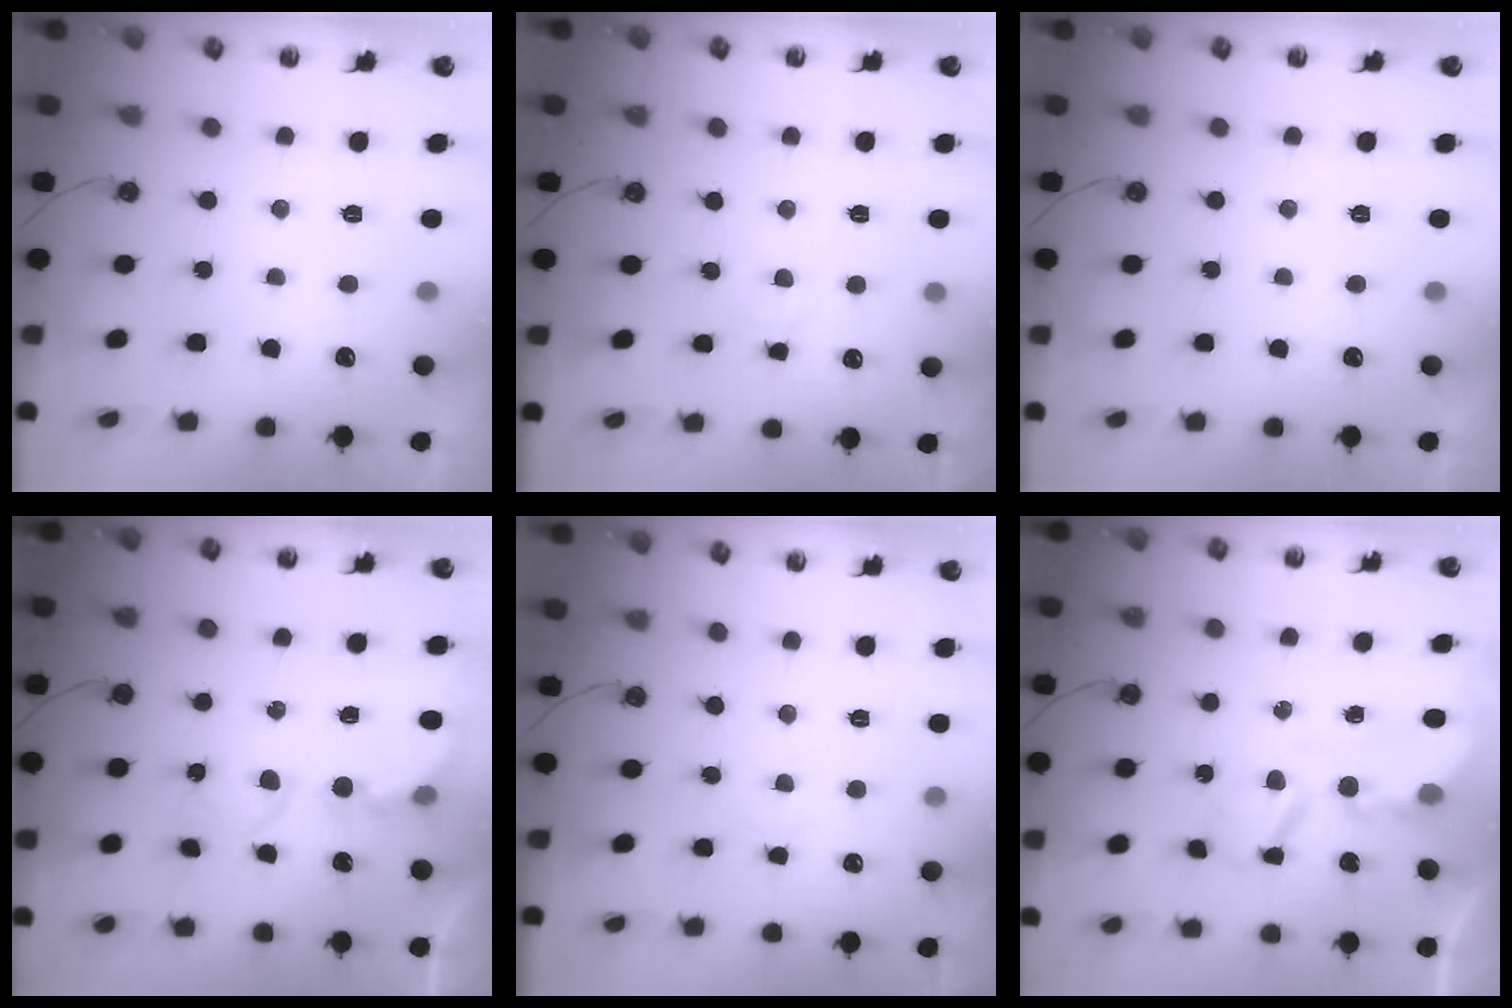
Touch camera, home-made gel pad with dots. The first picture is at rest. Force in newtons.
{"total": 5.3, "press": 5.3, "slide": 0.6}
{"total": 0.0}
{"total": 6.4, "press": 6.3, "slide": 0.5}
{"total": 1.6, "press": 1.5, "slide": 0.3}
{"total": 5.8, "press": 5.7, "slide": 0.5}